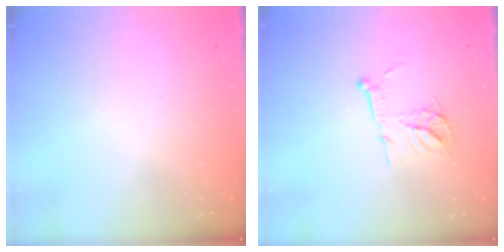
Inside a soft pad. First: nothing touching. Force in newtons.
{"total": 13.9, "press": 13.9, "slide": 1.2}